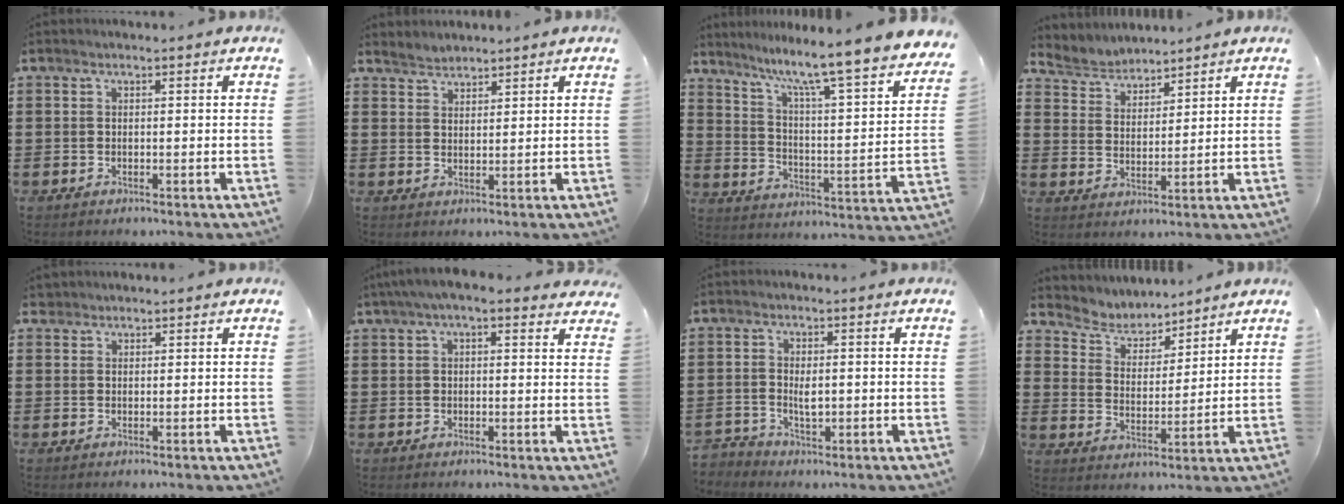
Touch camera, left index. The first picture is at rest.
{"total": 1.8, "force": [1.8, 0.3, -0.4], "torque": [0.002, 0.003, 0.036]}
{"total": 8.0, "force": [6.6, -0.8, 4.5], "torque": [-0.108, -0.065, 0.096]}
{"total": 3.7, "force": [3.6, 1.0, -0.5], "torque": [-0.009, -0.013, 0.063]}
{"total": 1.2, "force": [1.0, 0.6, 0.1], "torque": [-0.007, 0.004, 0.020]}
{"total": 4.2, "force": [2.9, 1.2, 2.7], "torque": [-0.060, 0.003, 0.052]}
{"total": 2.3, "force": [-0.7, 1.5, 1.5], "torque": [-0.033, 0.002, -0.015]}
{"total": 4.7, "force": [4.5, 1.4, -0.1], "torque": [-0.028, -0.022, 0.077]}